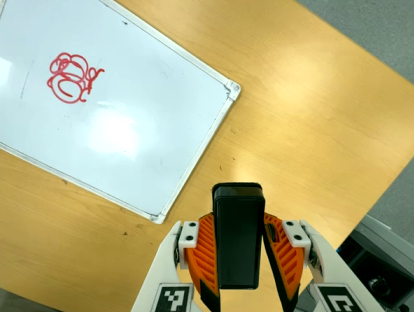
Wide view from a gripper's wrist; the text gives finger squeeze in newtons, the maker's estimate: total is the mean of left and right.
{"total": 6.1, "left": 4.9, "right": 7.2}